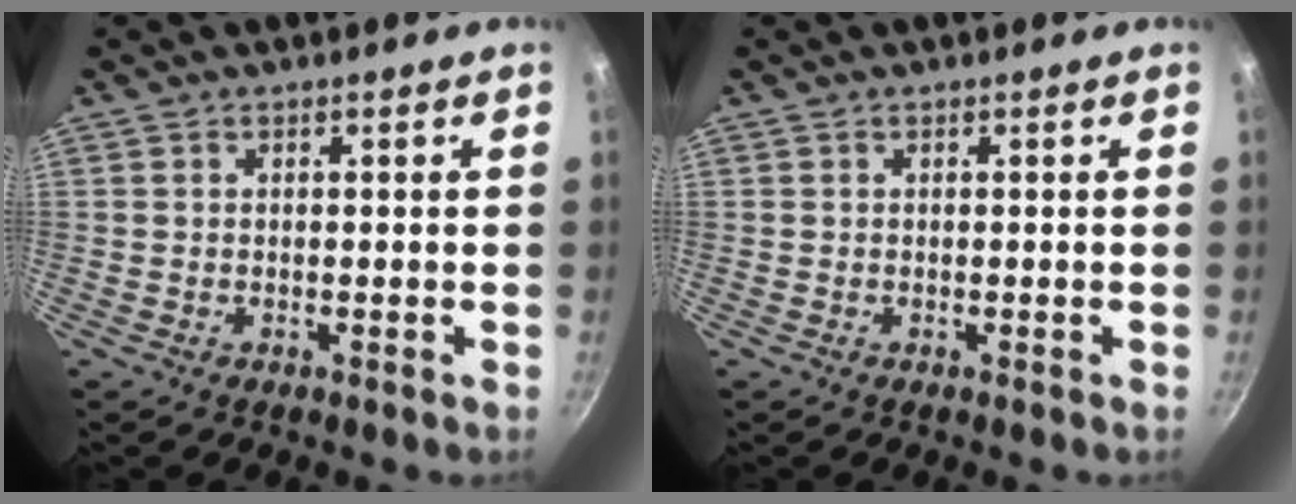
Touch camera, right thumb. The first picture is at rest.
{"total": 0.0}